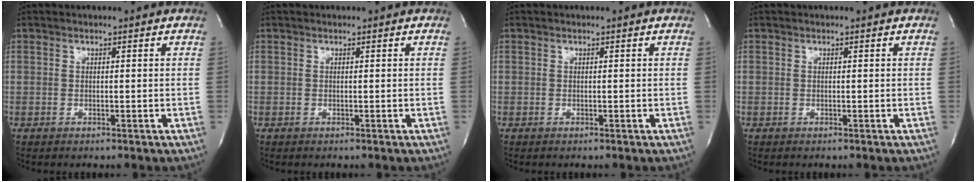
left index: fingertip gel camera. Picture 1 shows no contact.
{"total": 0.6, "force": [-0.5, -0.1, -0.1], "torque": [0.002, -0.005, -0.009]}
{"total": 0.0}
{"total": 0.0}